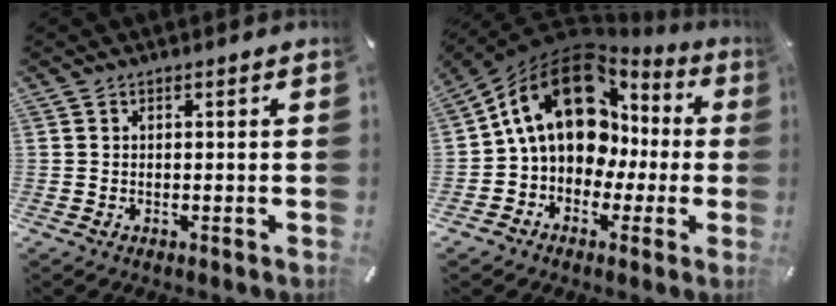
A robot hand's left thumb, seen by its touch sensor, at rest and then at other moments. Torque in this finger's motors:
{"motor_torque": [2.05, 2.96, 2.24, 0.53, 0.35]}